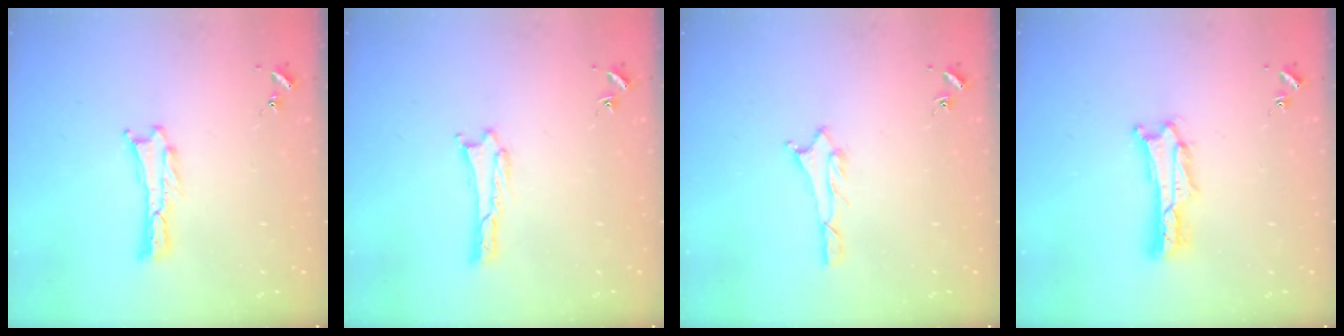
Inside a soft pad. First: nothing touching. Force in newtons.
{"total": 1.1, "press": 1.1, "slide": 0.2}
{"total": 1.0, "press": 1.0, "slide": 0.1}
{"total": 1.6, "press": 1.5, "slide": 0.3}